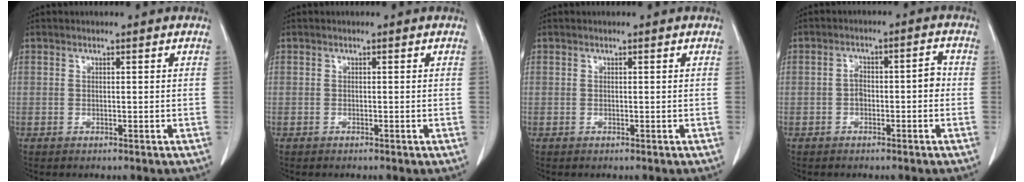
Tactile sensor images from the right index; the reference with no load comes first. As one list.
[{"total": 0.0}, {"total": 0.0}, {"total": 4.3, "force": [-0.9, 1.8, 3.8], "torque": [-0.058, 0.023, -0.013]}]